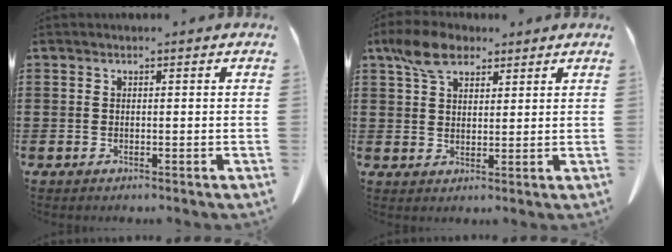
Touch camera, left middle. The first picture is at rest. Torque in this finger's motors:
{"motor_torque": [0.70, 0.36, 0.13, 0.05]}